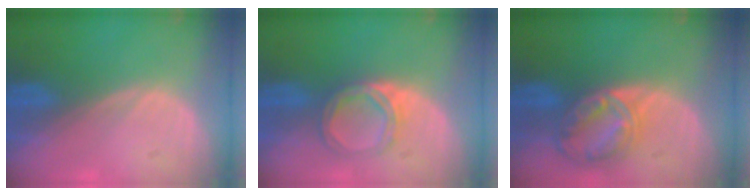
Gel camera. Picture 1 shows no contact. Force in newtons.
{"total": 4.7, "press": 4.6, "slide": 0.4}
{"total": 8.3, "press": 7.1, "slide": 4.4}